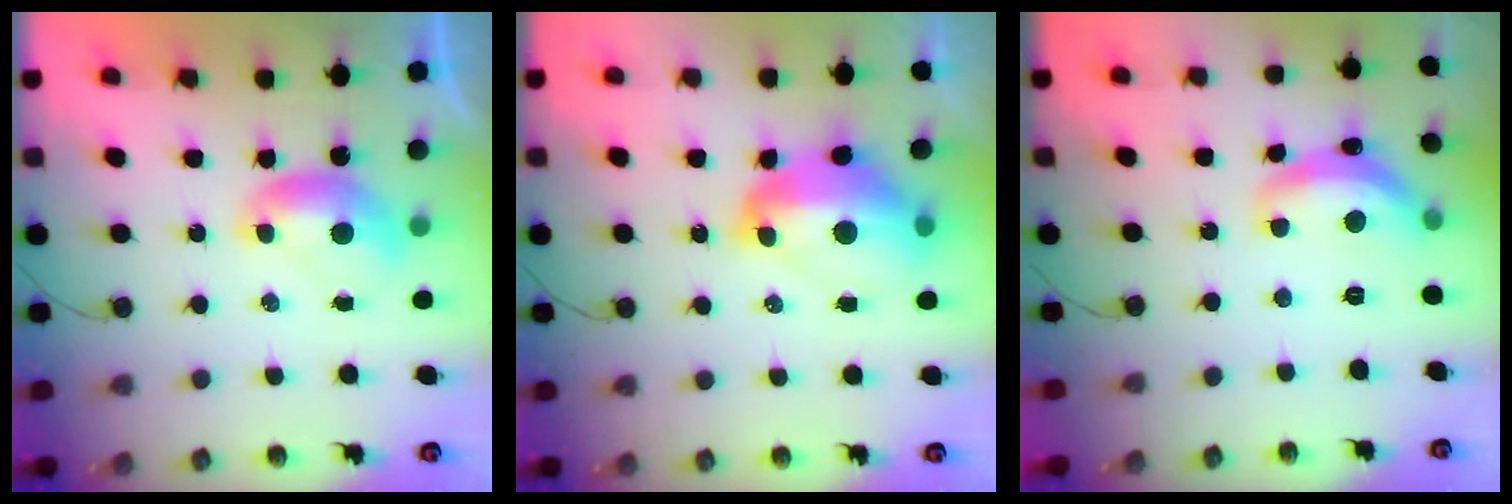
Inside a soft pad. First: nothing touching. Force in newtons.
{"total": 10.3, "press": 10.2, "slide": 1.3}
{"total": 8.1, "press": 8.1, "slide": 0.6}